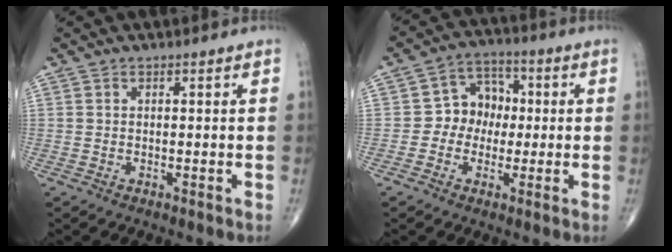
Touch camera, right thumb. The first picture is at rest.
{"total": 8.1, "force": [-0.3, 6.9, 4.3], "torque": [-0.028, 0.025, -0.018]}